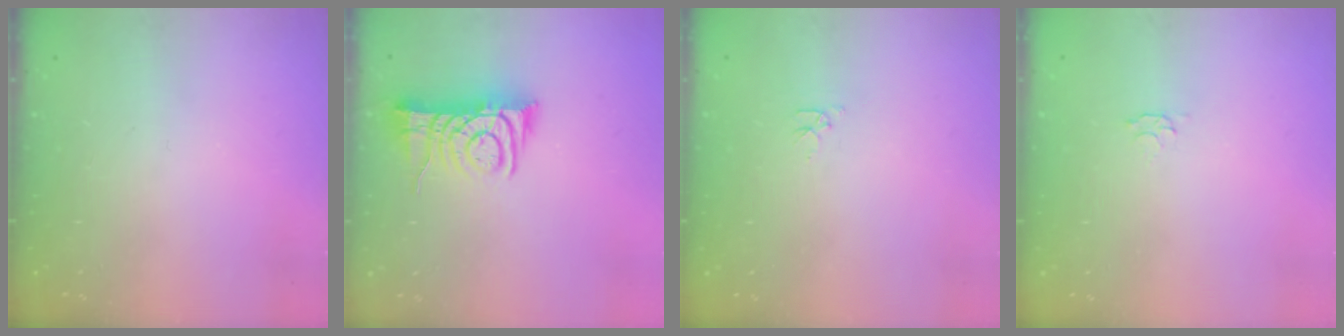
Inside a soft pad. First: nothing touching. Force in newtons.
{"total": 9.1, "press": 9.1, "slide": 1.2}
{"total": 2.8, "press": 2.7, "slide": 0.4}
{"total": 2.8, "press": 2.7, "slide": 0.5}